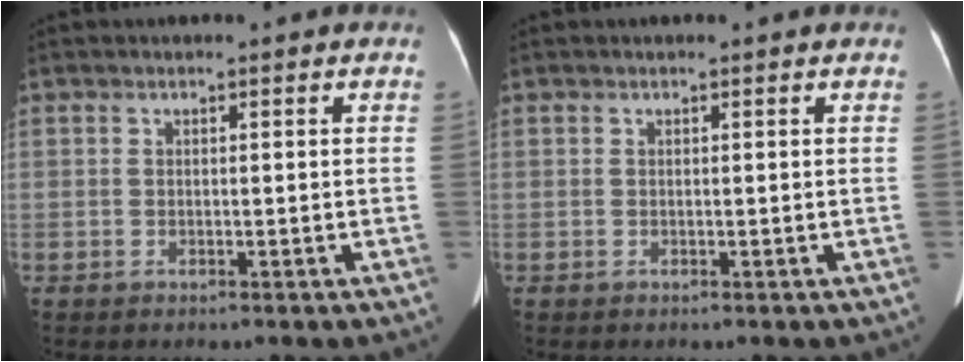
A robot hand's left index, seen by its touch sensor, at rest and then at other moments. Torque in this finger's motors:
{"motor_torque": [-0.07, -0.05, -0.17, 0.01]}